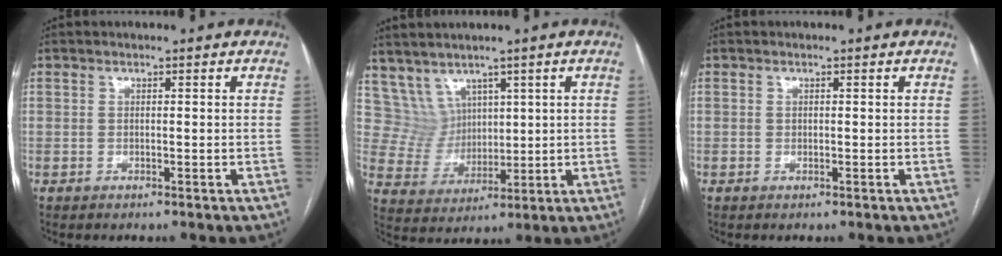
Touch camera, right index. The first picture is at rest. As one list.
[{"total": 6.7, "force": [4.5, 4.9, 0.6], "torque": [-0.022, 0.020, 0.104]}, {"total": 0.0}]